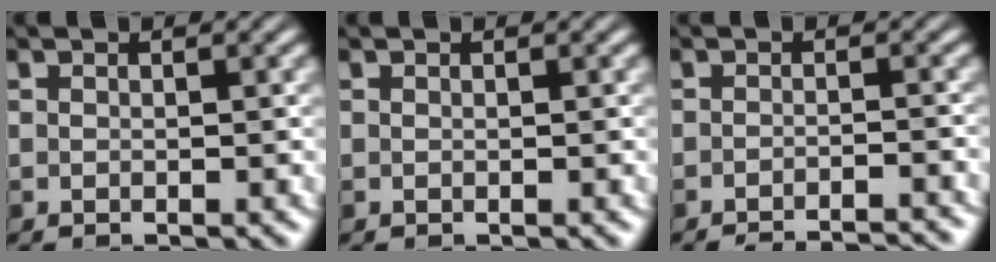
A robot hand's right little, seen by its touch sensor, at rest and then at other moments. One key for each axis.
{"total": 0.0}
{"total": 3.7, "fx": -3.3, "fy": 0.4, "fz": 1.6, "tx": -0.001, "ty": 0.006, "tz": -0.053}